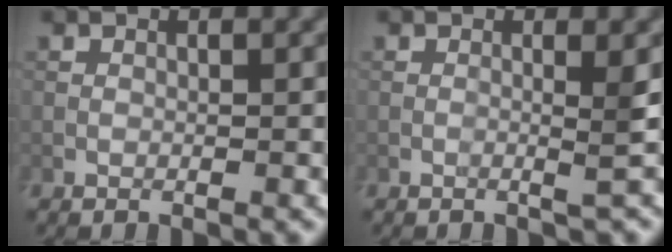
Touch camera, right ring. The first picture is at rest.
{"total": 1.6, "force": [-0.1, 0.2, 1.6], "torque": [-0.022, 0.001, -0.008]}